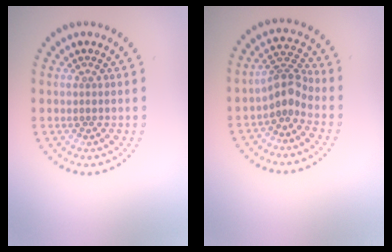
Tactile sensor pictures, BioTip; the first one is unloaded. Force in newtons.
{"total": 2.9, "press": 2.1, "slide": 1.9}